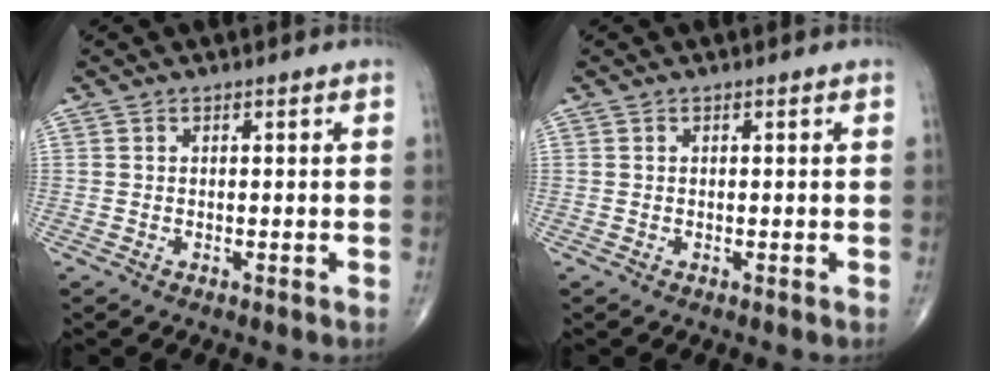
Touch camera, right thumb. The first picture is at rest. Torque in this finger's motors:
{"motor_torque": [0.13, 0.13, -0.07, 0.02, 0.03]}